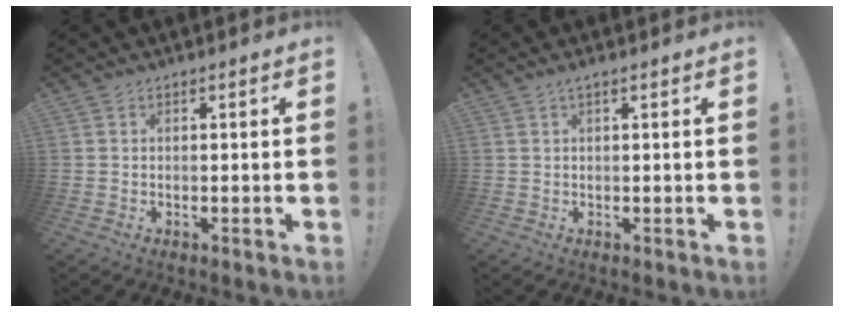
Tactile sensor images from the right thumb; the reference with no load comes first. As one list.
[{"total": 1.4, "force": [0.7, -0.1, 1.2], "torque": [-0.016, -0.002, 0.010]}]